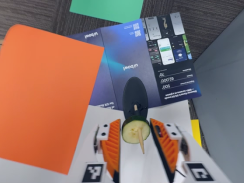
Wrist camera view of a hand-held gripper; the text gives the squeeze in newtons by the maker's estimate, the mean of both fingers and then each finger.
{"total": 10.1, "left": 10.3, "right": 9.8}